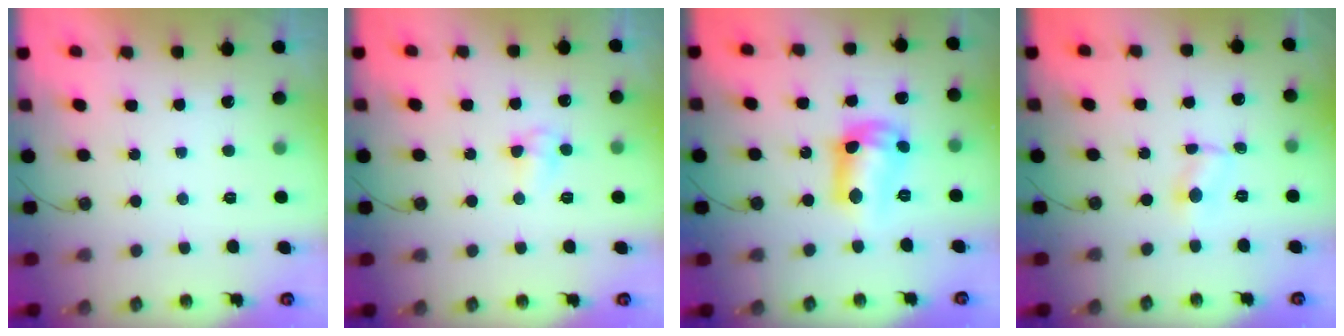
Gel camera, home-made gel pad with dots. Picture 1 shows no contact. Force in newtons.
{"total": 4.2, "press": 4.2, "slide": 0.8}
{"total": 13.0, "press": 12.9, "slide": 1.1}
{"total": 1.8, "press": 1.8, "slide": 0.2}